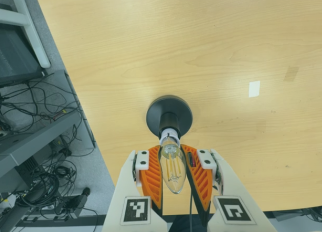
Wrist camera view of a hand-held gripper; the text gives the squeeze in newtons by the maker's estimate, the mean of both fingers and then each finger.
{"total": 20.6, "left": 19.2, "right": 21.9}